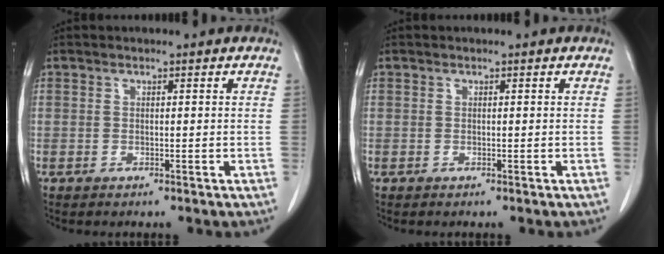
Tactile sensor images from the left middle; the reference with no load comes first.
{"total": 0.0}